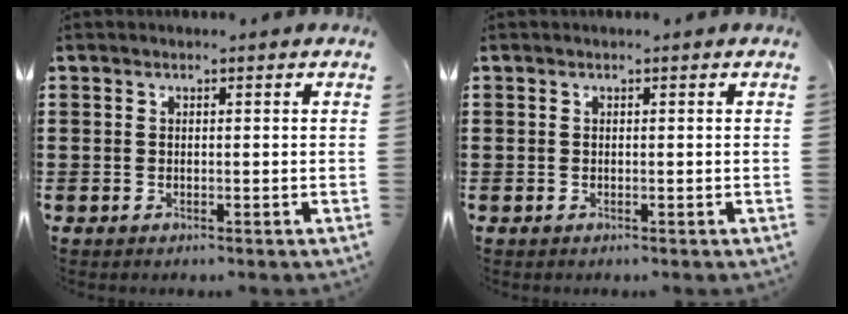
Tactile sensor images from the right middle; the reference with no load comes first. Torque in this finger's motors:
{"motor_torque": [-0.01, 0.00, 0.00, 0.00]}